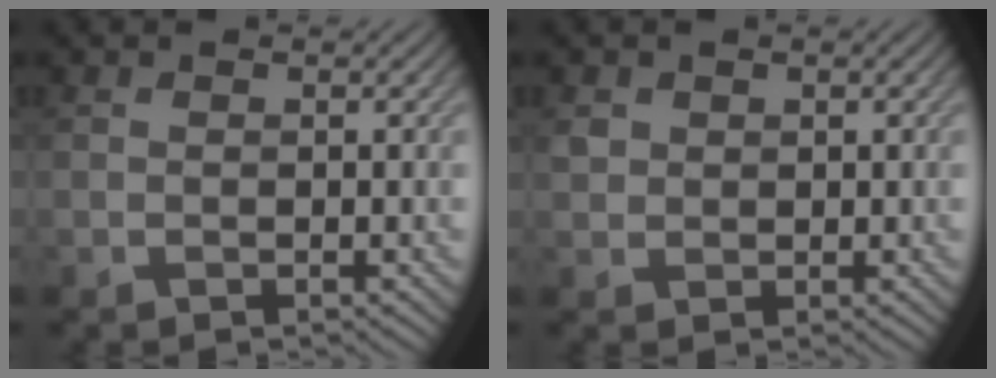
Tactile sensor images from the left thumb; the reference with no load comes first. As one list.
[{"total": 1.6, "force": [0.7, 1.4, 0.4], "torque": [-0.011, -0.002, 0.014]}]